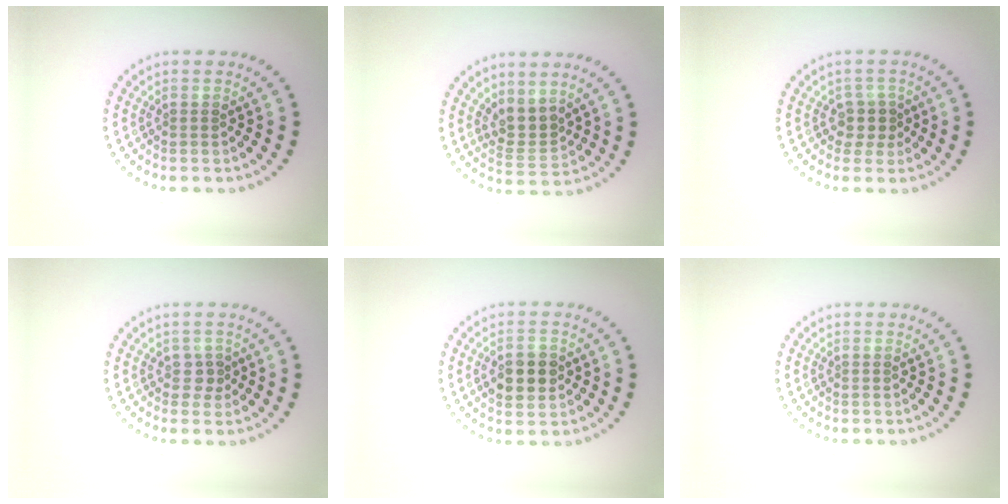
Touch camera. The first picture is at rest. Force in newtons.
{"total": 2.7, "press": 2.2, "slide": 1.7}
{"total": 2.2, "press": 1.7, "slide": 1.3}
{"total": 1.2, "press": 1.0, "slide": 0.7}
{"total": 3.8, "press": 3.8, "slide": 0.1}
{"total": 0.0}